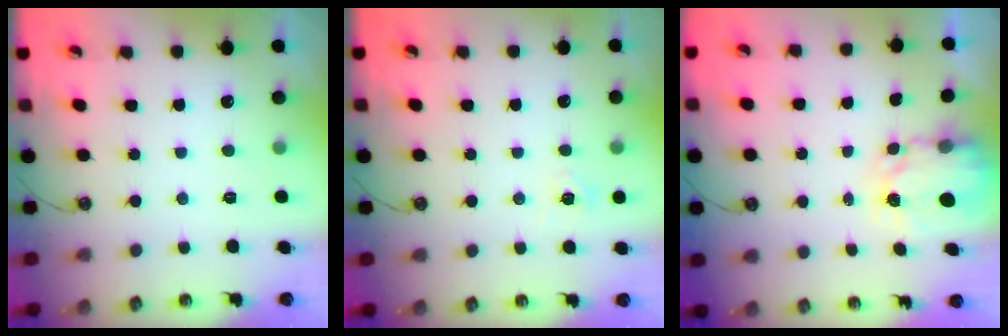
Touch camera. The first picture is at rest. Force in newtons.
{"total": 5.4, "press": 5.3, "slide": 0.6}
{"total": 3.9, "press": 3.9, "slide": 0.1}